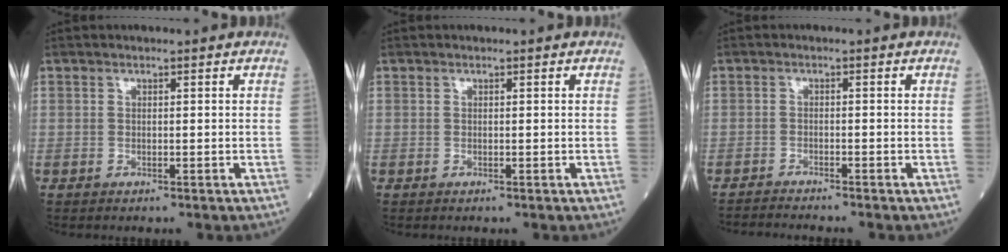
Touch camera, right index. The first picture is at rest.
{"total": 0.0}
{"total": 3.9, "force": [-3.7, -0.6, 0.9], "torque": [-0.008, -0.015, -0.063]}